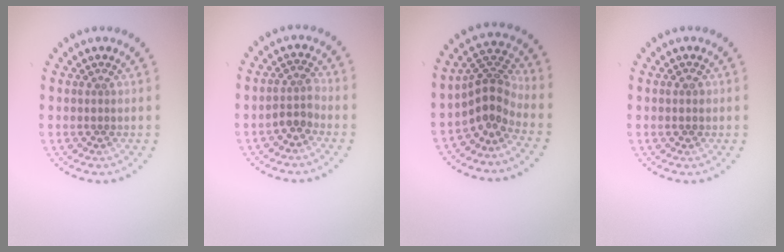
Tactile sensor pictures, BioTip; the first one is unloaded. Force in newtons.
{"total": 1.8, "press": 1.4, "slide": 1.2}
{"total": 3.4, "press": 2.4, "slide": 2.5}
{"total": 1.0, "press": 1.0, "slide": 0.1}